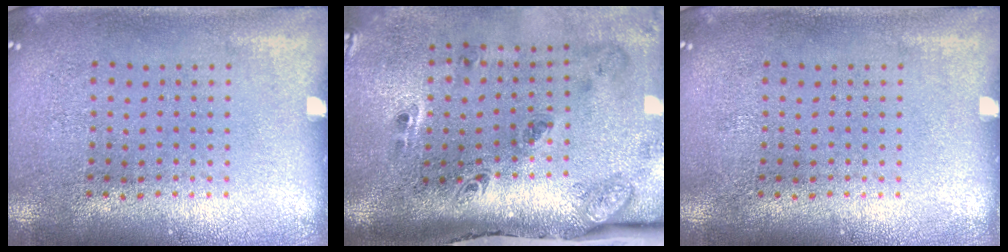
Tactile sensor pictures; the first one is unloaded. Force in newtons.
{"total": 3.4, "press": 2.1, "slide": 2.6}
{"total": 0.0}